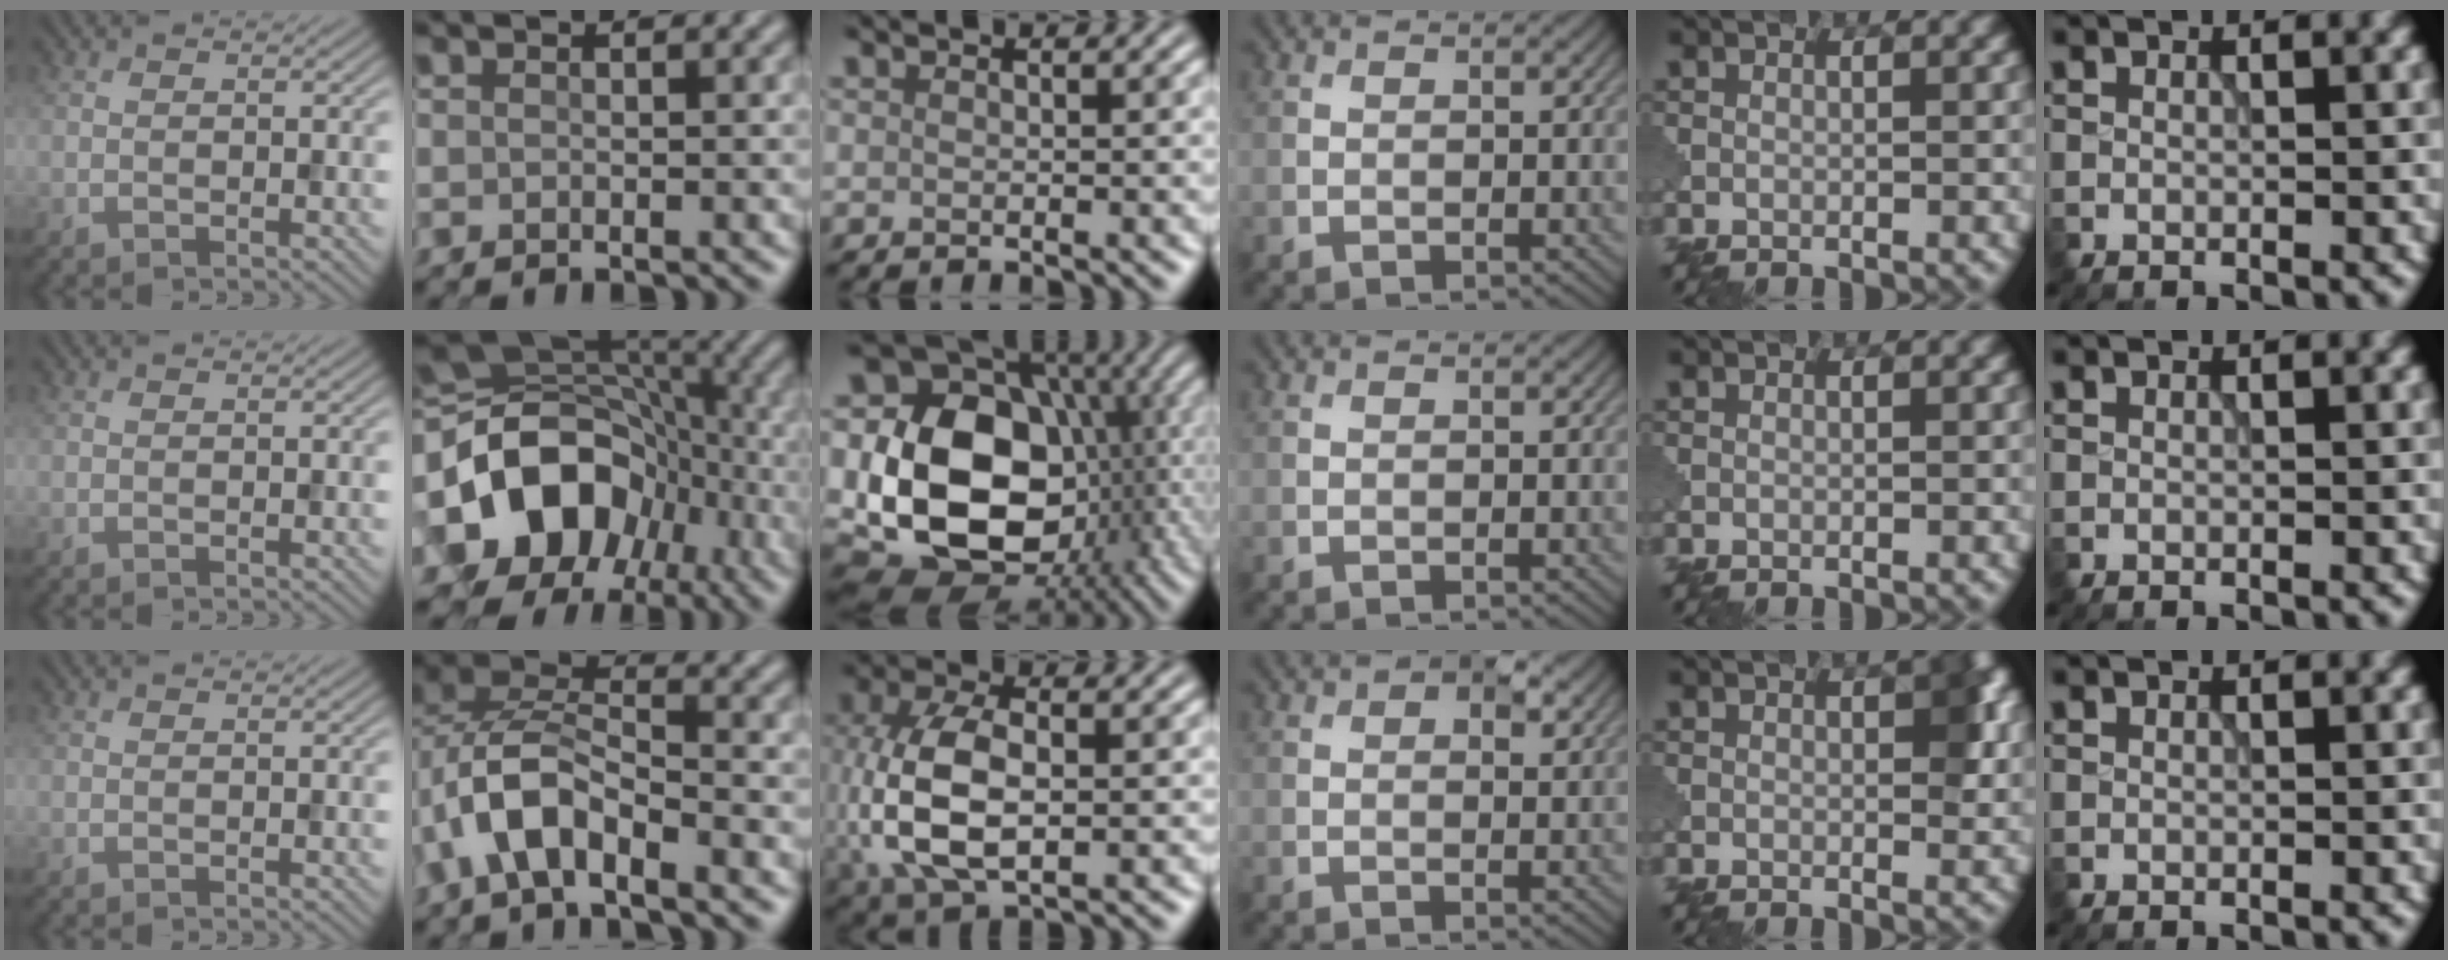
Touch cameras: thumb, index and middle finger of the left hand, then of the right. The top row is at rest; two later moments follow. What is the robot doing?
{"motion": "disassemble", "object": "puzzle pieces"}